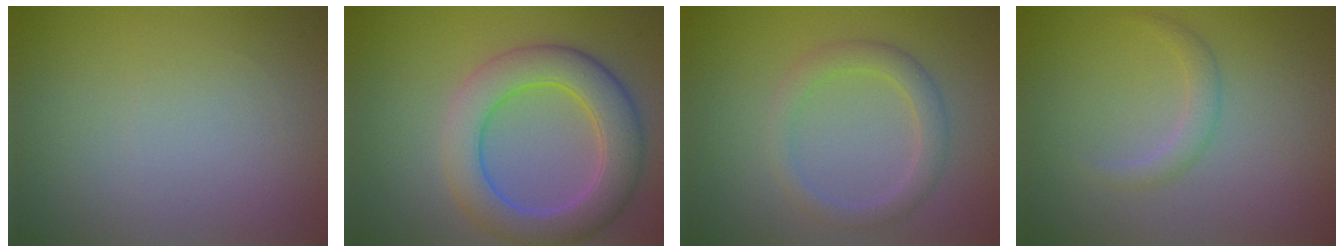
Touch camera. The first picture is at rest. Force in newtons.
{"total": 6.7, "press": 6.7, "slide": 0.3}
{"total": 2.7, "press": 2.7, "slide": 0.3}
{"total": 1.6, "press": 1.6, "slide": 0.1}